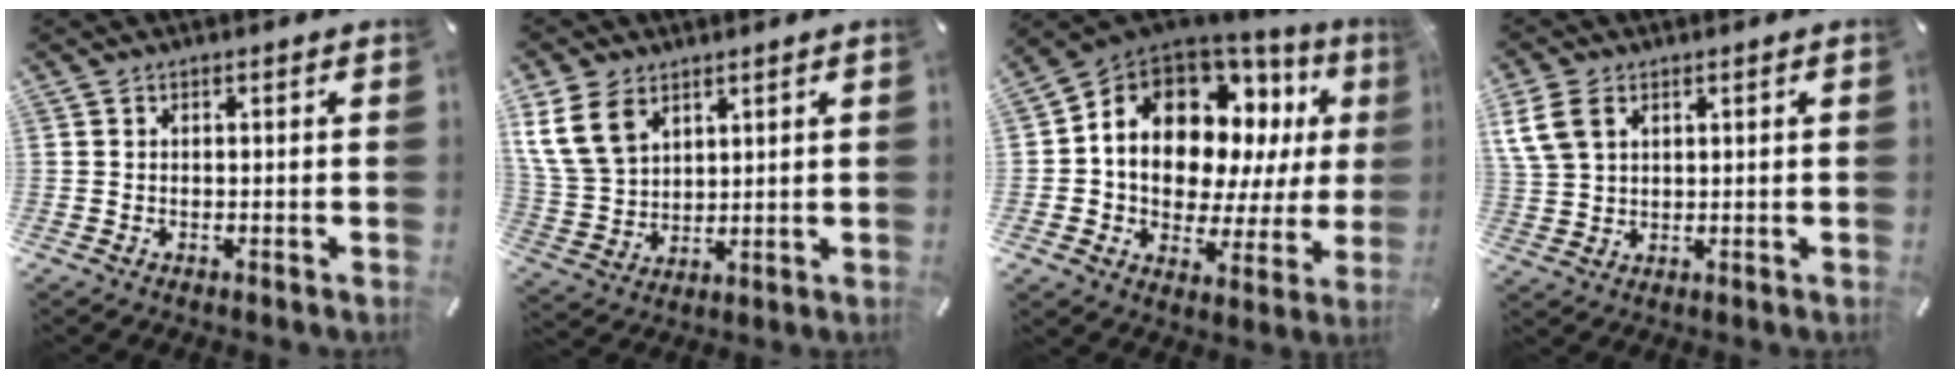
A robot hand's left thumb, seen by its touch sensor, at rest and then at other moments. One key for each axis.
{"total": 10.3, "fx": 5.2, "fy": 7.6, "fz": 4.8, "tx": -0.132, "ty": -0.002, "tz": 0.102}
{"total": 14.9, "fx": 5.8, "fy": 10.3, "fz": 9.1, "tx": -0.172, "ty": -0.053, "tz": 0.098}
{"total": 6.2, "fx": 2.8, "fy": 4.6, "fz": 3.1, "tx": -0.084, "ty": 0.006, "tz": 0.054}